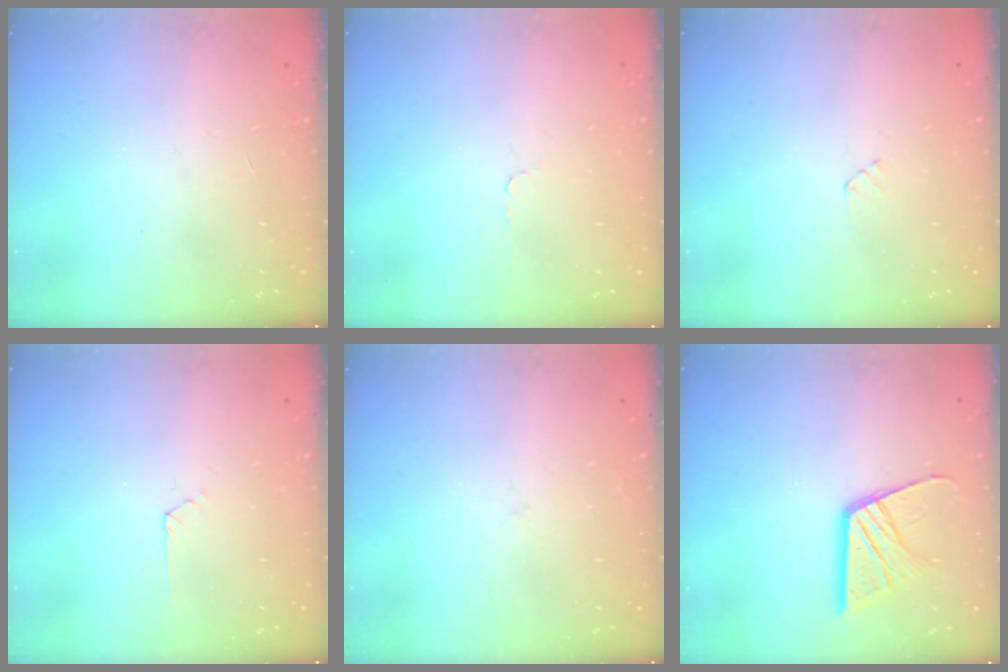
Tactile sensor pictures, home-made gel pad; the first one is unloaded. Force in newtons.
{"total": 2.7, "press": 2.7, "slide": 0.3}
{"total": 2.4, "press": 2.4, "slide": 0.3}
{"total": 2.2, "press": 2.2, "slide": 0.3}
{"total": 2.6, "press": 2.6, "slide": 0.2}
{"total": 13.3, "press": 13.2, "slide": 1.4}